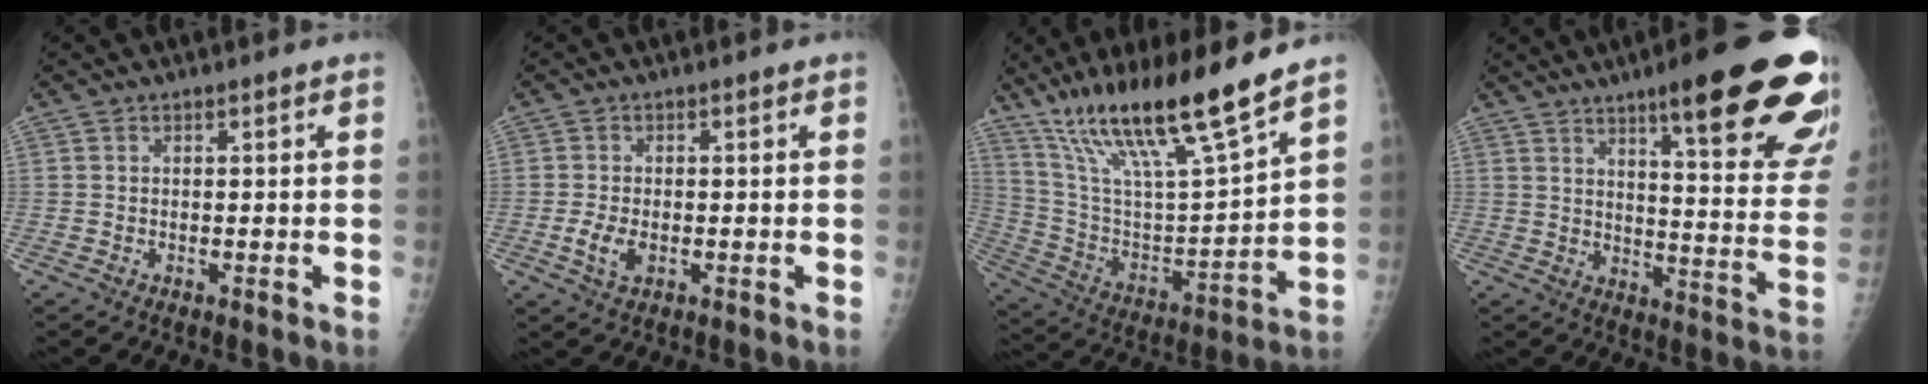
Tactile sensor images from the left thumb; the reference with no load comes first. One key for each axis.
{"total": 3.8, "fx": -0.9, "fy": 2.1, "fz": 3.0, "tx": -0.065, "ty": -0.005, "tz": -0.016}
{"total": 21.5, "fx": 15.5, "fy": 2.2, "fz": 14.7, "tx": -0.246, "ty": -0.063, "tz": 0.289}
{"total": 25.7, "fx": 15.7, "fy": 4.5, "fz": 19.8, "tx": -0.215, "ty": -0.061, "tz": 0.209}